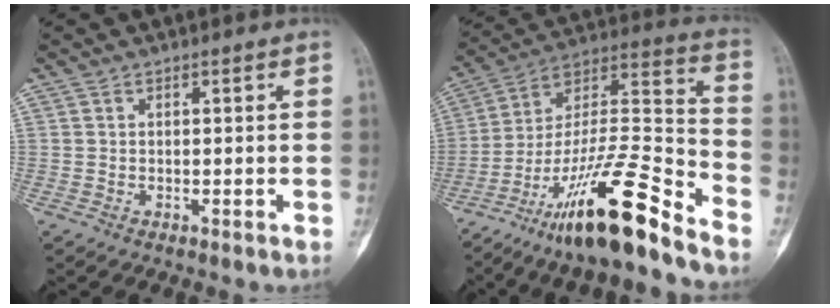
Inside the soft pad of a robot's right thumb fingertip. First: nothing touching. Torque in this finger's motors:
{"motor_torque": [3.41, 0.71, 1.25, -1.52, 0.50]}